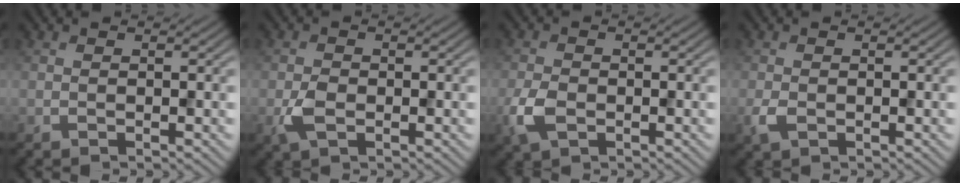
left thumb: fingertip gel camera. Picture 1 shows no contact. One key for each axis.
{"total": 2.6, "fx": -0.8, "fy": 1.7, "fz": 1.9, "tx": -0.042, "ty": -0.002, "tz": -0.019}
{"total": 3.8, "fx": -1.3, "fy": 2.5, "fz": 2.6, "tx": -0.068, "ty": -0.005, "tz": -0.034}
{"total": 1.8, "fx": -0.6, "fy": 1.1, "fz": 1.2, "tx": -0.033, "ty": -0.004, "tz": -0.012}